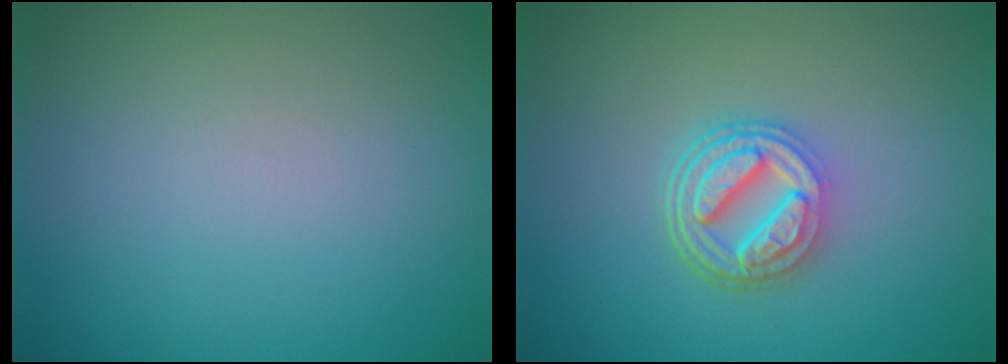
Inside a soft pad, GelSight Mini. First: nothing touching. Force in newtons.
{"total": 4.9, "press": 3.7, "slide": 3.3}